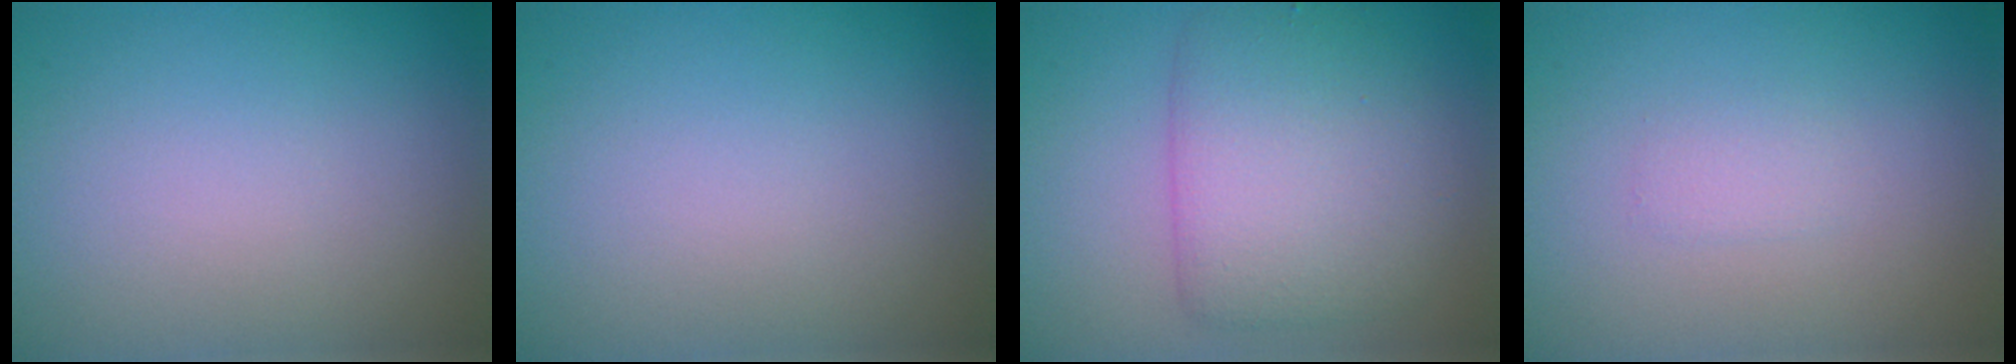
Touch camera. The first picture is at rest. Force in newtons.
{"total": 0.0}
{"total": 6.0, "press": 6.0, "slide": 0.2}
{"total": 1.0, "press": 1.0, "slide": 0.0}